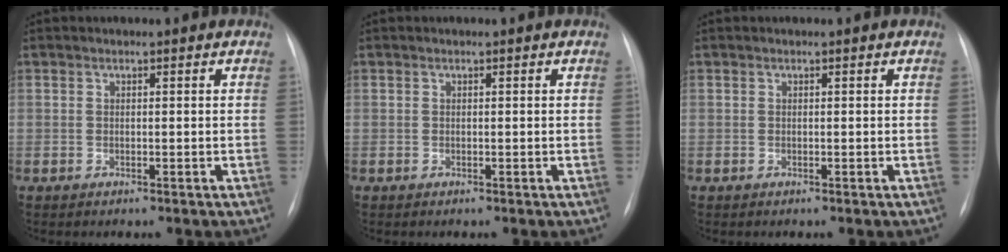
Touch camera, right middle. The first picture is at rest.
{"total": 0.0}
{"total": 0.0}